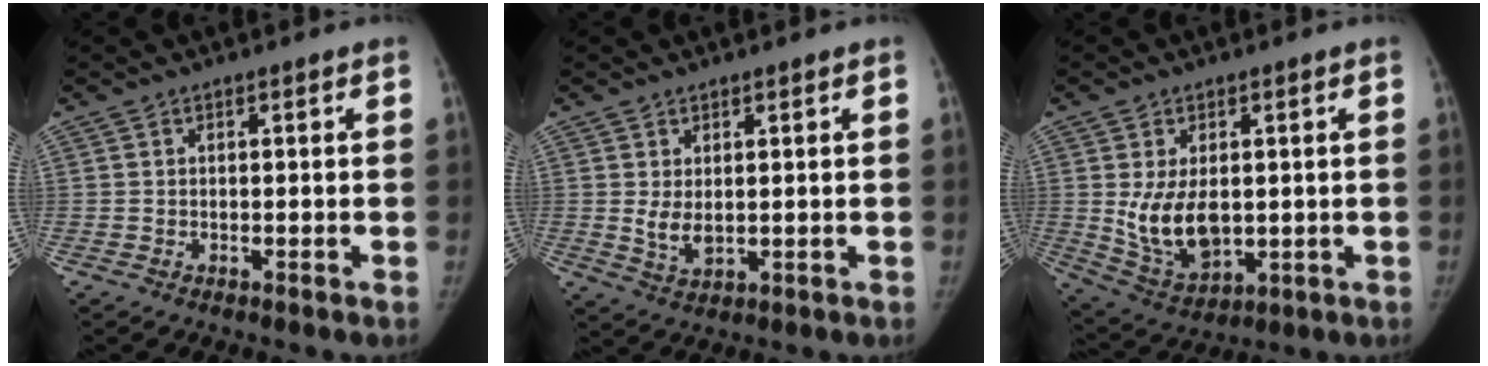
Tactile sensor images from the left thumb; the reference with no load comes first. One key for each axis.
{"total": 4.2, "fx": 0.9, "fy": 2.4, "fz": 3.2, "tx": -0.053, "ty": -0.016, "tz": 0.026}
{"total": 10.8, "fx": 0.5, "fy": 6.8, "fz": 8.4, "tx": -0.133, "ty": -0.016, "tz": 0.033}